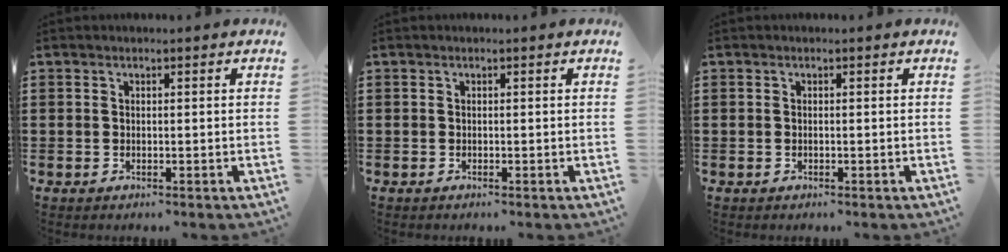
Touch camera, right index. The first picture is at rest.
{"total": 0.0}
{"total": 0.0}